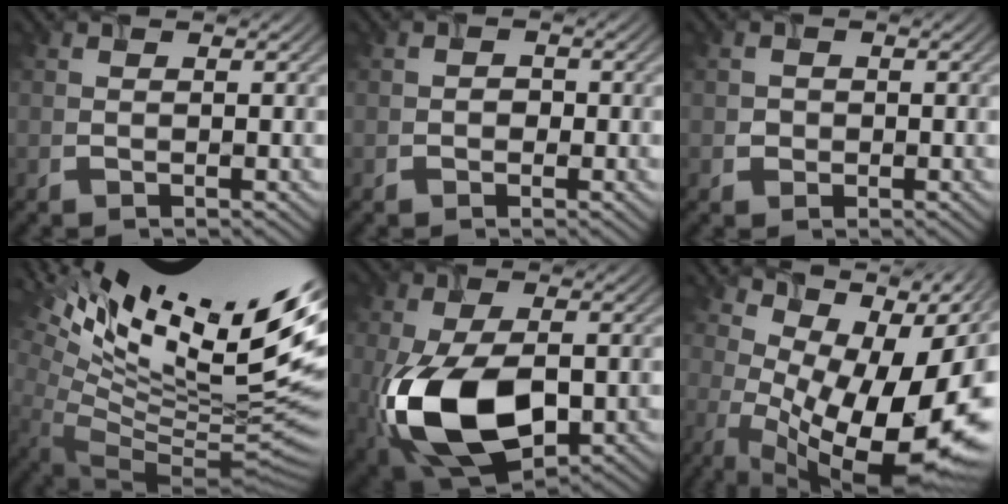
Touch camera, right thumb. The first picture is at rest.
{"total": 1.1, "force": [-0.5, 1.0, 0.1], "torque": [0.002, -0.003, -0.009]}
{"total": 1.3, "force": [-0.2, 1.3, 0.0], "torque": [-0.001, -0.003, -0.002]}
{"total": 17.7, "force": [7.3, 6.0, 15.0], "torque": [-0.229, 0.012, 0.131]}
{"total": 14.3, "force": [-4.9, 8.1, 10.7], "torque": [-0.231, -0.044, -0.078]}
{"total": 15.9, "force": [1.7, 7.9, 13.7], "torque": [-0.185, 0.004, 0.044]}